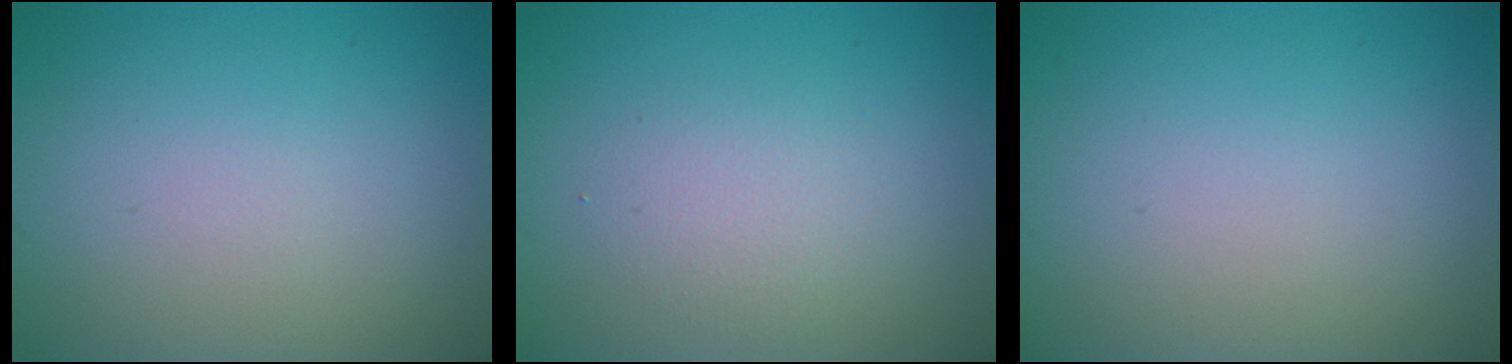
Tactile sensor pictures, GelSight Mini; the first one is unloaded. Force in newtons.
{"total": 2.0, "press": 2.0, "slide": 0.1}
{"total": 0.0}